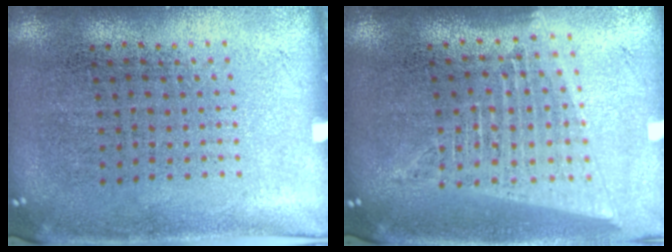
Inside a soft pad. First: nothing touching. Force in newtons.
{"total": 1.8, "press": 1.6, "slide": 0.8}